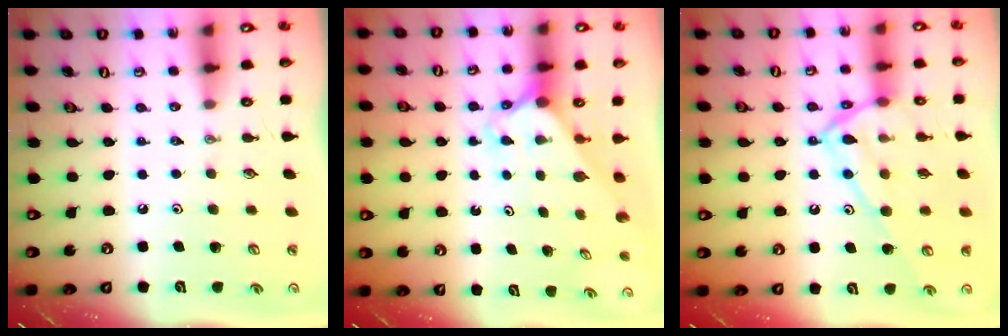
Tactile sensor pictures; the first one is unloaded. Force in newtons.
{"total": 2.3, "press": 2.3, "slide": 0.1}
{"total": 17.6, "press": 17.6, "slide": 1.4}